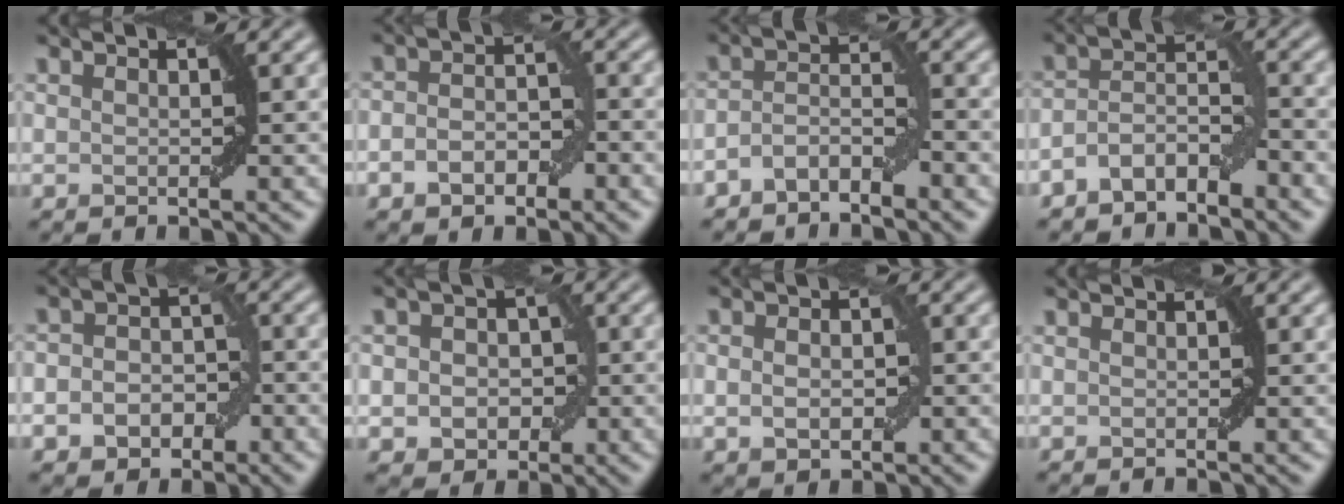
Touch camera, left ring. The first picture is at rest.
{"total": 3.6, "force": [-1.4, 2.2, 2.6], "torque": [-0.040, 0.002, -0.028]}
{"total": 2.8, "force": [-2.0, 1.1, 1.5], "torque": [-0.030, 0.012, -0.042]}
{"total": 4.1, "force": [-2.9, 1.9, 2.2], "torque": [-0.037, 0.010, -0.059]}
{"total": 5.0, "force": [-1.7, 3.8, 2.8], "torque": [-0.013, -0.002, -0.036]}
{"total": 4.2, "force": [-0.4, 3.5, 2.4], "torque": [-0.013, 0.002, -0.015]}
{"total": 2.9, "force": [-0.3, 1.9, 2.1], "torque": [-0.027, 0.003, -0.002]}
{"total": 0.0}